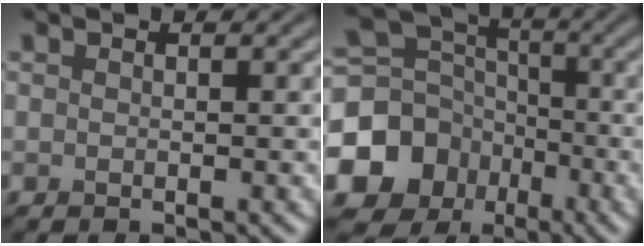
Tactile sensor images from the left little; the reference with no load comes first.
{"total": 13.6, "force": [-5.5, 11.7, 3.9], "torque": [-0.121, -0.027, -0.113]}